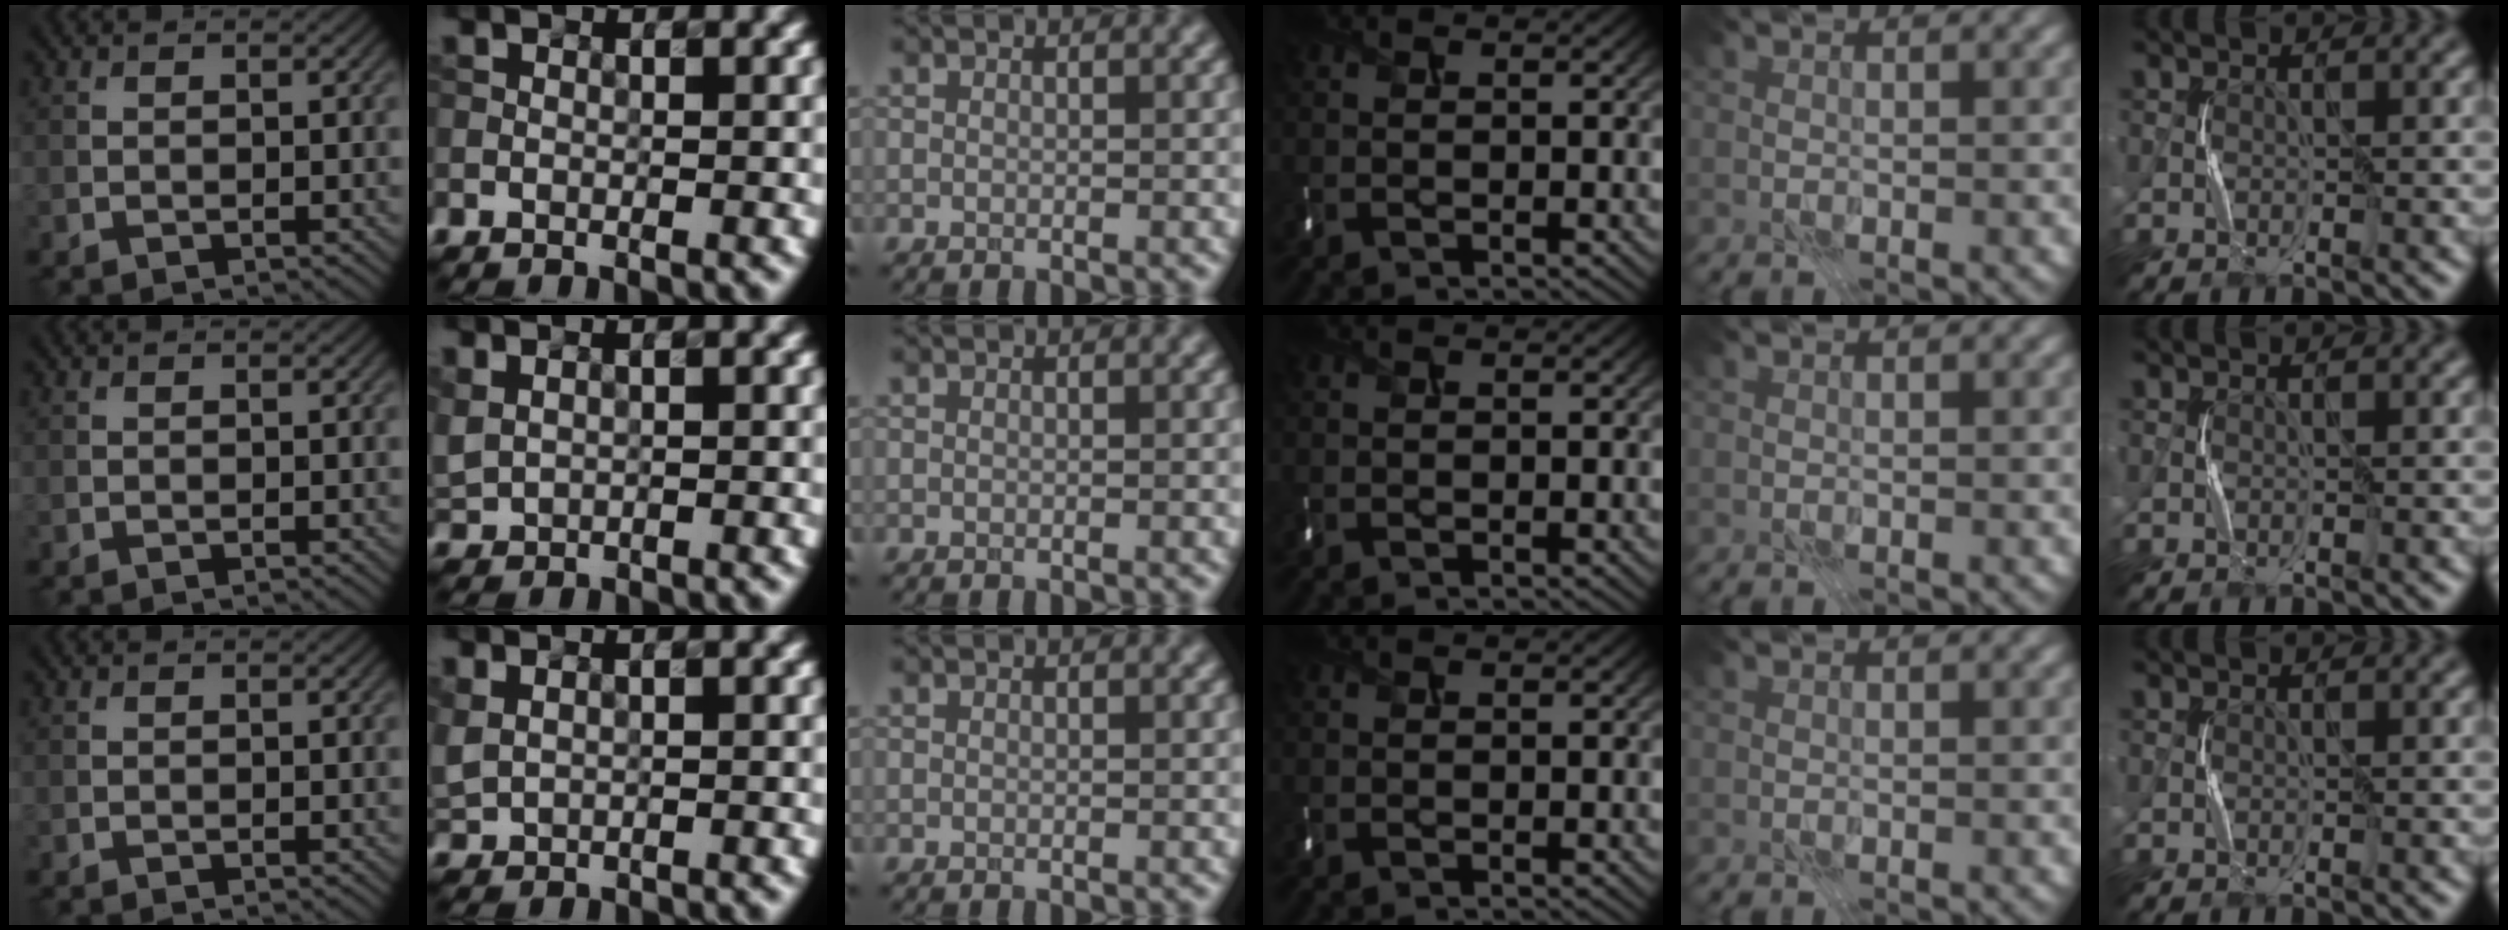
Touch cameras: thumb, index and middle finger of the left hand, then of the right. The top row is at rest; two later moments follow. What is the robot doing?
{"motion": "press", "object": "mouse"}